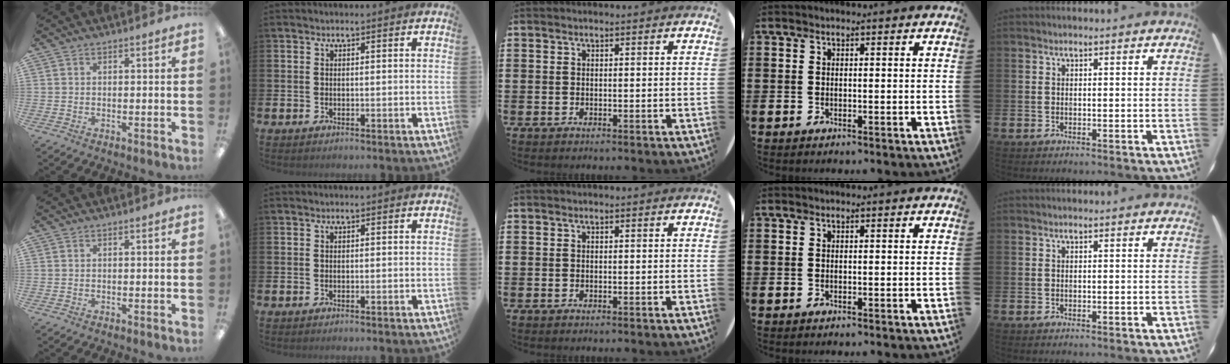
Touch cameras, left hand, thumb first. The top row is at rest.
{}